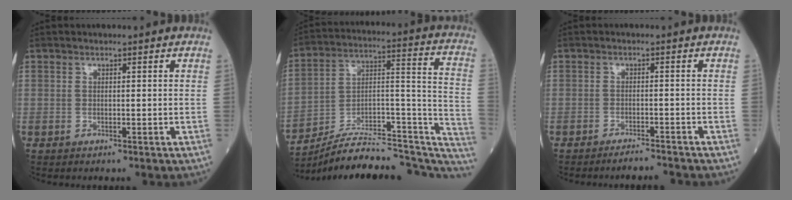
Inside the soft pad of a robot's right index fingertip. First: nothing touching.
{"total": 25.1, "force": [-21.6, 6.7, 10.8], "torque": [-0.120, 0.060, -0.315]}
{"total": 3.0, "force": [-2.9, -0.3, 0.6], "torque": [-0.008, -0.010, -0.045]}